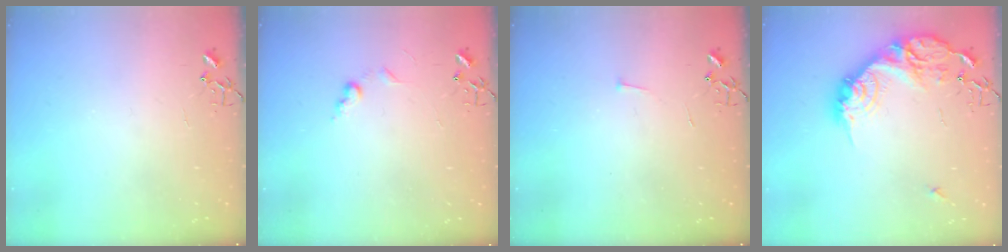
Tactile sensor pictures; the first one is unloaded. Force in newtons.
{"total": 6.9, "press": 6.8, "slide": 1.0}
{"total": 3.0, "press": 2.9, "slide": 0.3}
{"total": 19.9, "press": 19.9, "slide": 1.4}